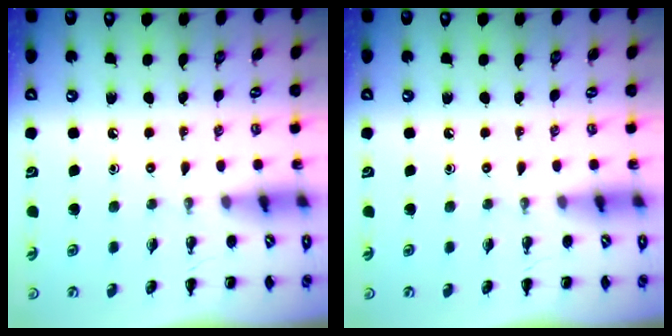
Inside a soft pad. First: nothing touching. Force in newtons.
{"total": 0.0}